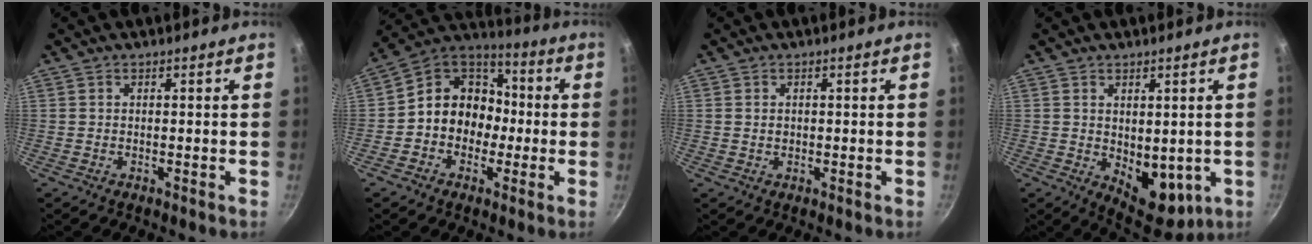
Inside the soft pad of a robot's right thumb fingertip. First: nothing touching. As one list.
[{"total": 13.0, "force": [-1.6, 11.1, 6.6], "torque": [-0.053, 0.048, -0.047]}, {"total": 1.0, "force": [0.1, 0.8, 0.5], "torque": [-0.006, 0.003, 0.002]}, {"total": 9.5, "force": [-0.4, 6.1, 7.3], "torque": [-0.071, -0.023, 0.013]}]